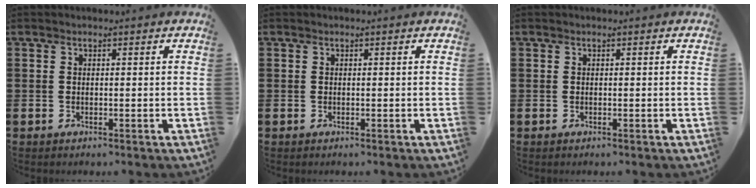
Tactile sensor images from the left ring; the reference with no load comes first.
{"total": 0.0}
{"total": 0.0}